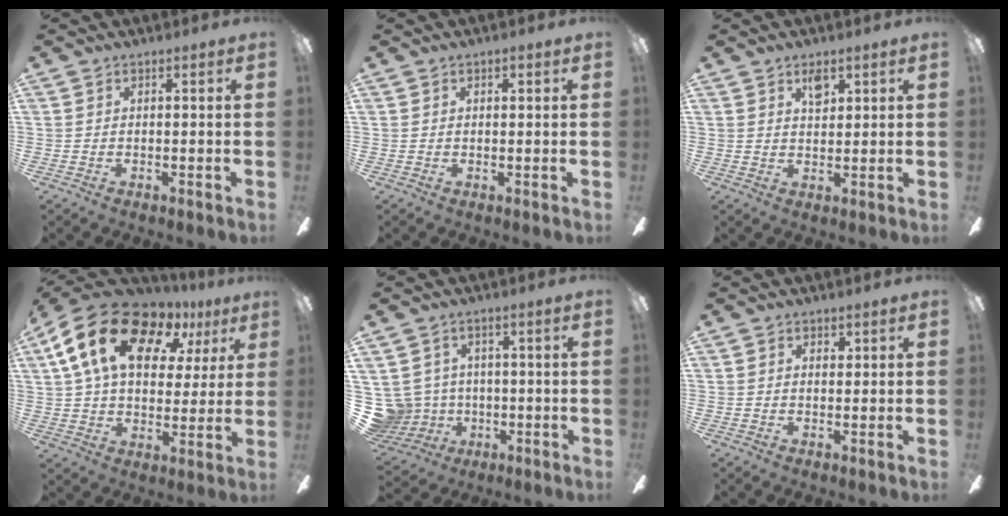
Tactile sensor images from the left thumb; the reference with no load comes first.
{"total": 0.6, "force": [0.4, 0.4, 0.1], "torque": [-0.002, 0.003, 0.006]}
{"total": 3.9, "force": [2.6, 2.0, 2.2], "torque": [-0.017, -0.008, 0.039]}
{"total": 20.8, "force": [10.6, 12.4, 12.9], "torque": [-0.233, -0.042, 0.188]}
{"total": 8.5, "force": [0.2, 8.2, 2.1], "torque": [-0.100, 0.000, 0.011]}
{"total": 1.2, "force": [0.6, 0.9, 0.6], "torque": [-0.004, 0.003, 0.007]}